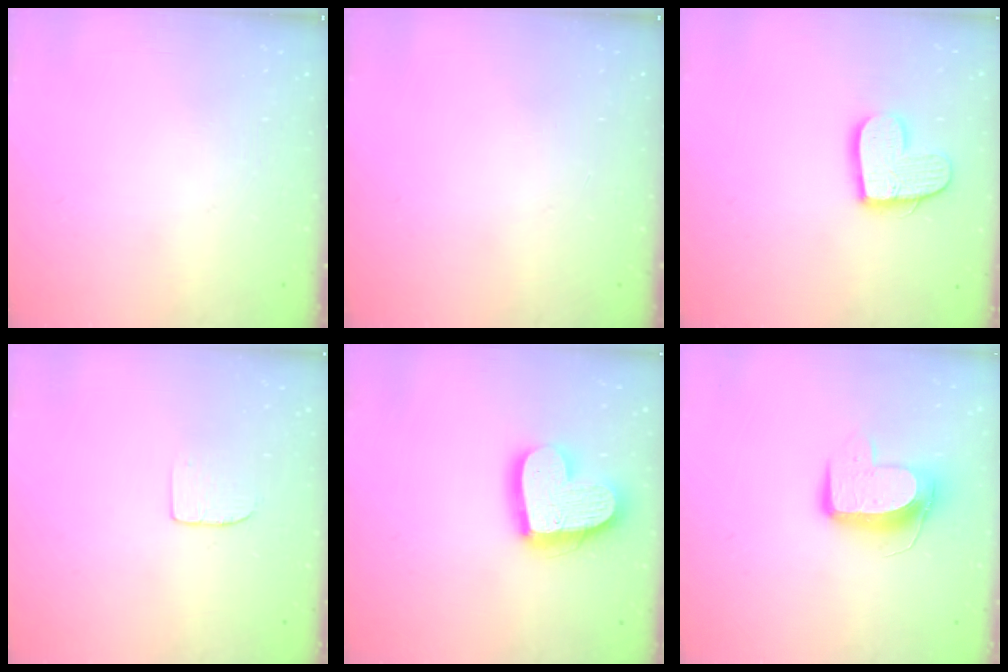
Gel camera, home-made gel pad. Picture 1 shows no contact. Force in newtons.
{"total": 0.0}
{"total": 12.6, "press": 12.6, "slide": 0.8}
{"total": 3.7, "press": 3.7, "slide": 0.2}
{"total": 18.3, "press": 18.3, "slide": 1.6}
{"total": 10.2, "press": 10.2, "slide": 0.2}